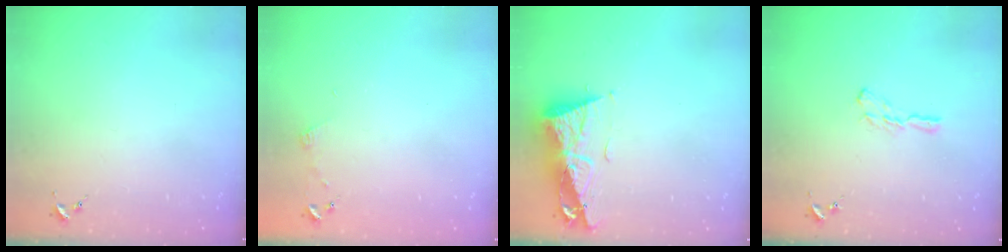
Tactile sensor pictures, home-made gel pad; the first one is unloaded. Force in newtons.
{"total": 3.6, "press": 3.6, "slide": 0.4}
{"total": 11.0, "press": 10.9, "slide": 1.3}
{"total": 5.8, "press": 5.8, "slide": 0.5}